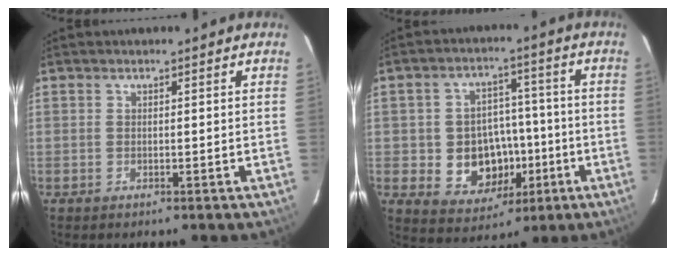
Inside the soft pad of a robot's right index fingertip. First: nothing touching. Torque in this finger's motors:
{"motor_torque": [0.24, 0.05, 0.05, 0.04]}